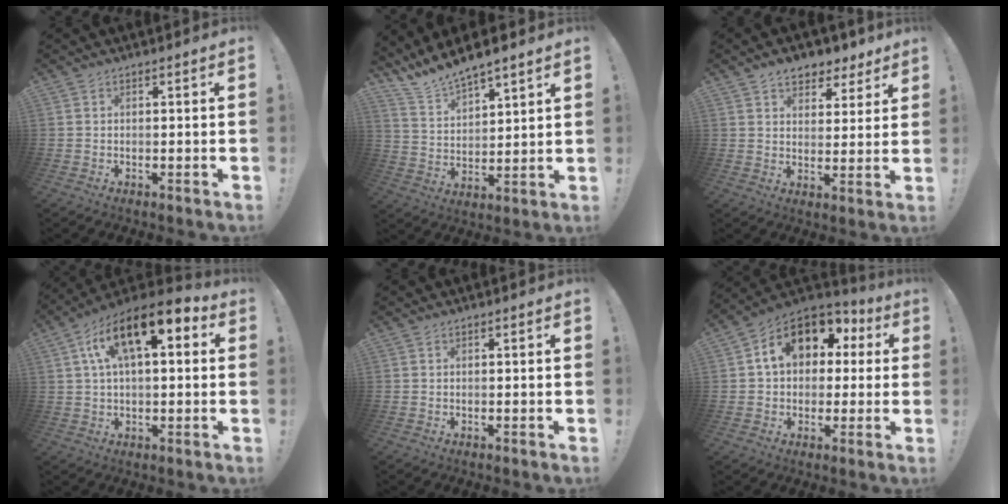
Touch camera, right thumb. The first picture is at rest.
{"total": 8.9, "force": [8.7, 1.0, 1.7], "torque": [-0.059, -0.076, 0.160]}
{"total": 7.3, "force": [5.4, 4.3, 2.4], "torque": [-0.028, -0.037, 0.101]}
{"total": 15.1, "force": [6.3, 6.0, 12.3], "torque": [-0.222, -0.020, 0.106]}
{"total": 0.0}
{"total": 14.4, "force": [5.1, 10.3, 8.7], "torque": [-0.134, -0.007, 0.093]}